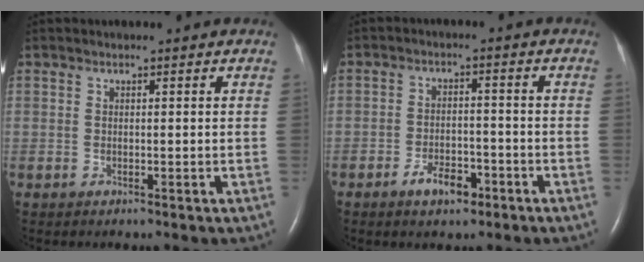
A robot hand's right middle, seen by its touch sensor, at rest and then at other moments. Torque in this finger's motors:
{"motor_torque": [0.48, -0.35, 0.07, 0.04]}